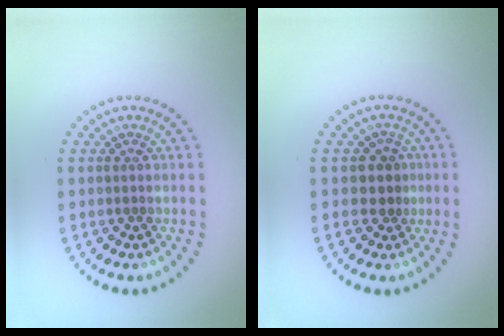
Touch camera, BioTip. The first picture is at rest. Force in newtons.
{"total": 1.5, "press": 1.1, "slide": 1.0}